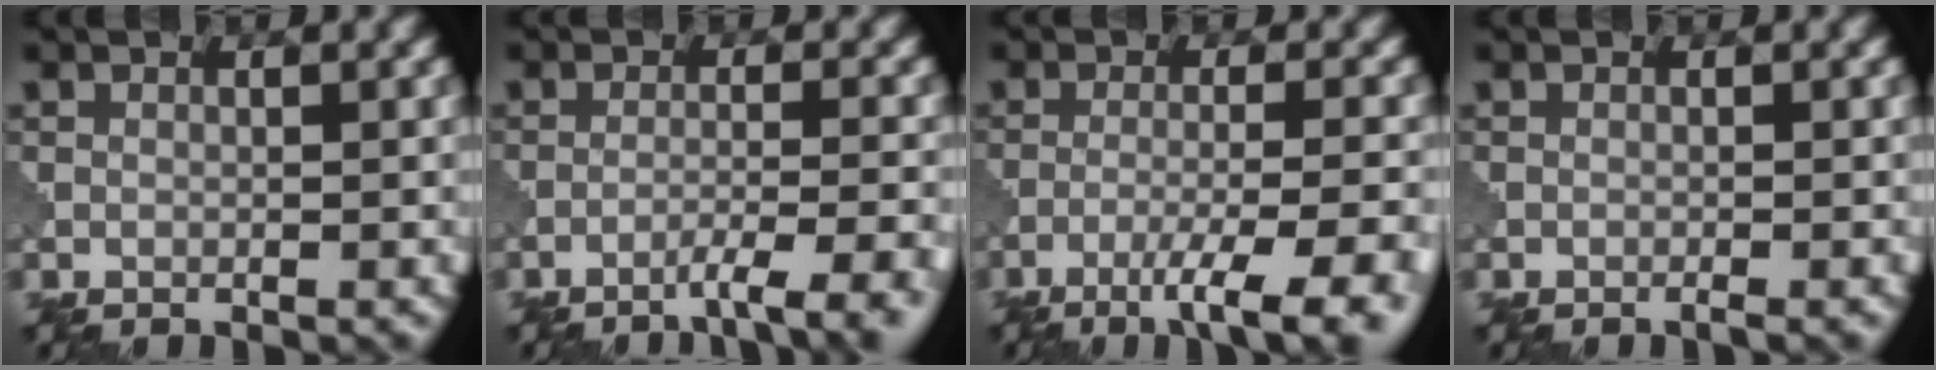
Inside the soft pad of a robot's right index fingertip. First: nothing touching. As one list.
[{"total": 4.2, "force": [-2.8, 0.5, 3.1], "torque": [-0.040, 0.007, -0.055]}, {"total": 7.0, "force": [-4.1, 1.2, 5.6], "torque": [-0.079, 0.002, -0.068]}, {"total": 0.7, "force": [-0.4, 0.0, 0.6], "torque": [-0.007, 0.000, -0.012]}]